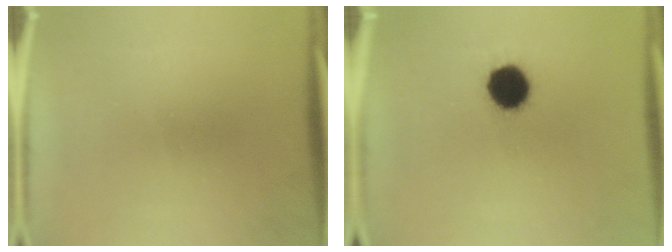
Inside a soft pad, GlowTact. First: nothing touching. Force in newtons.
{"total": 10.5}